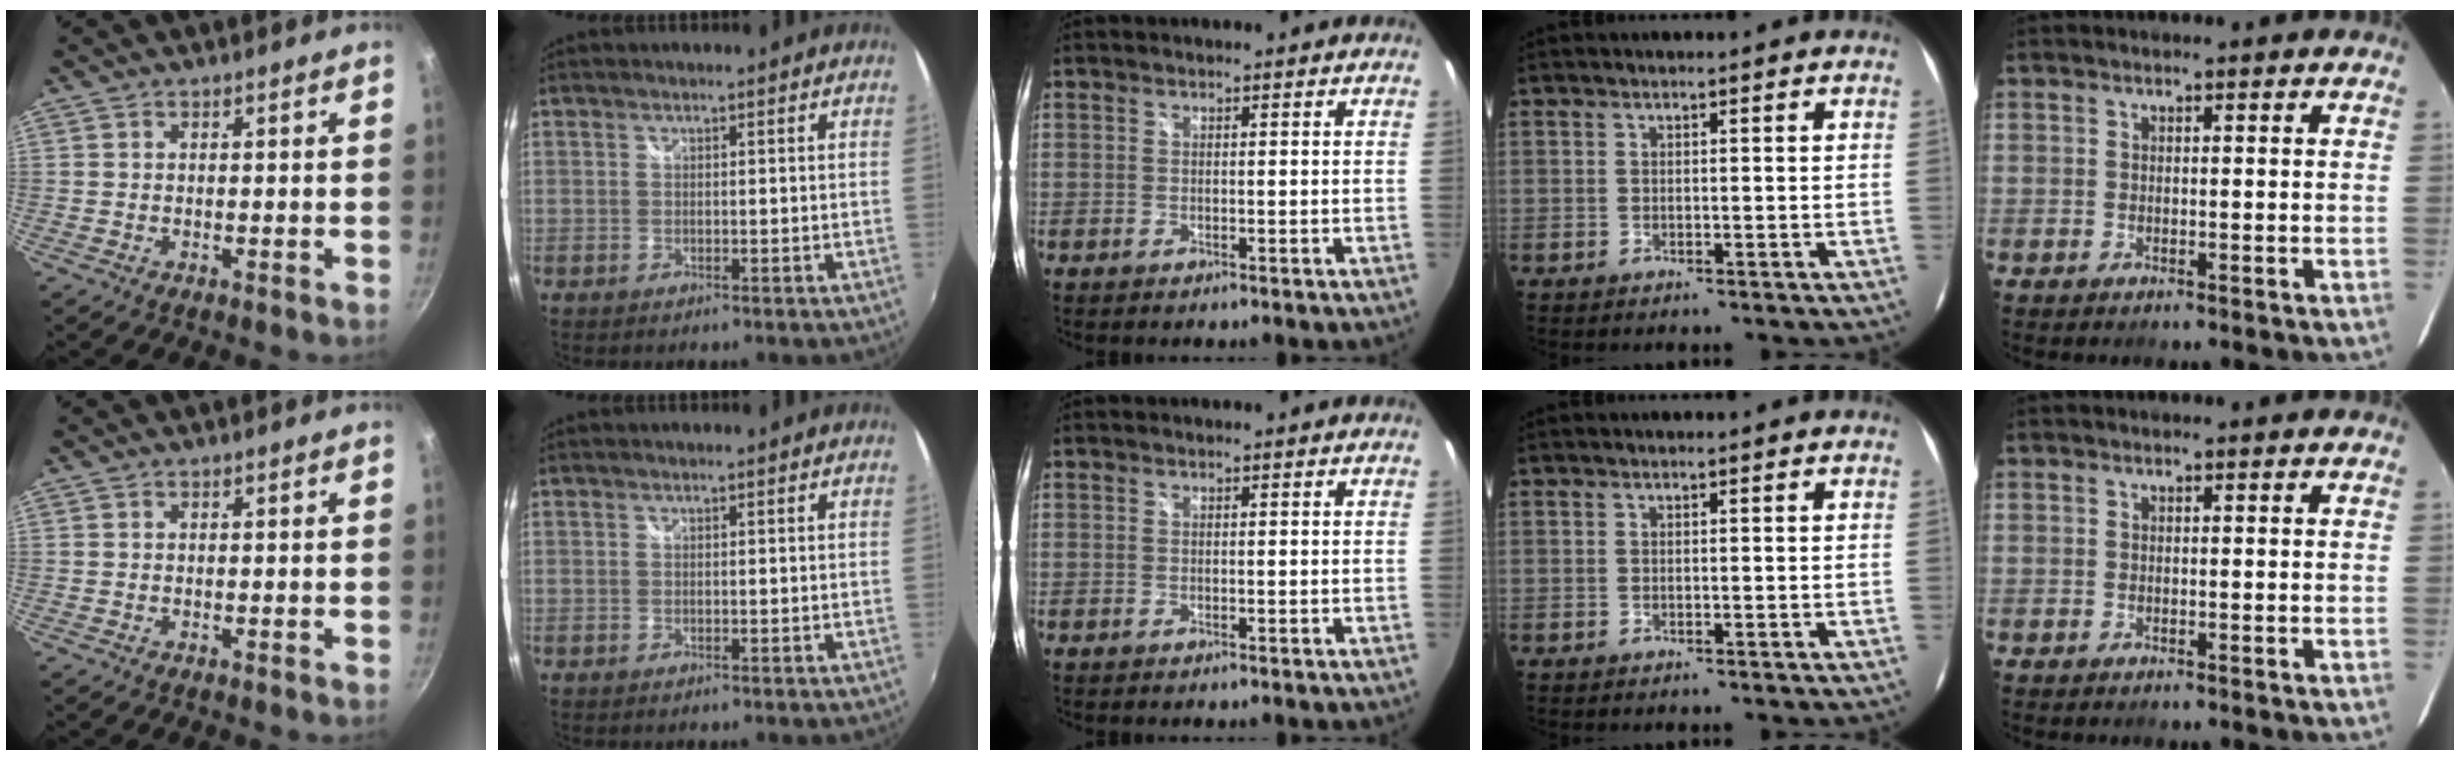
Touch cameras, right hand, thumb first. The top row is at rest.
{}